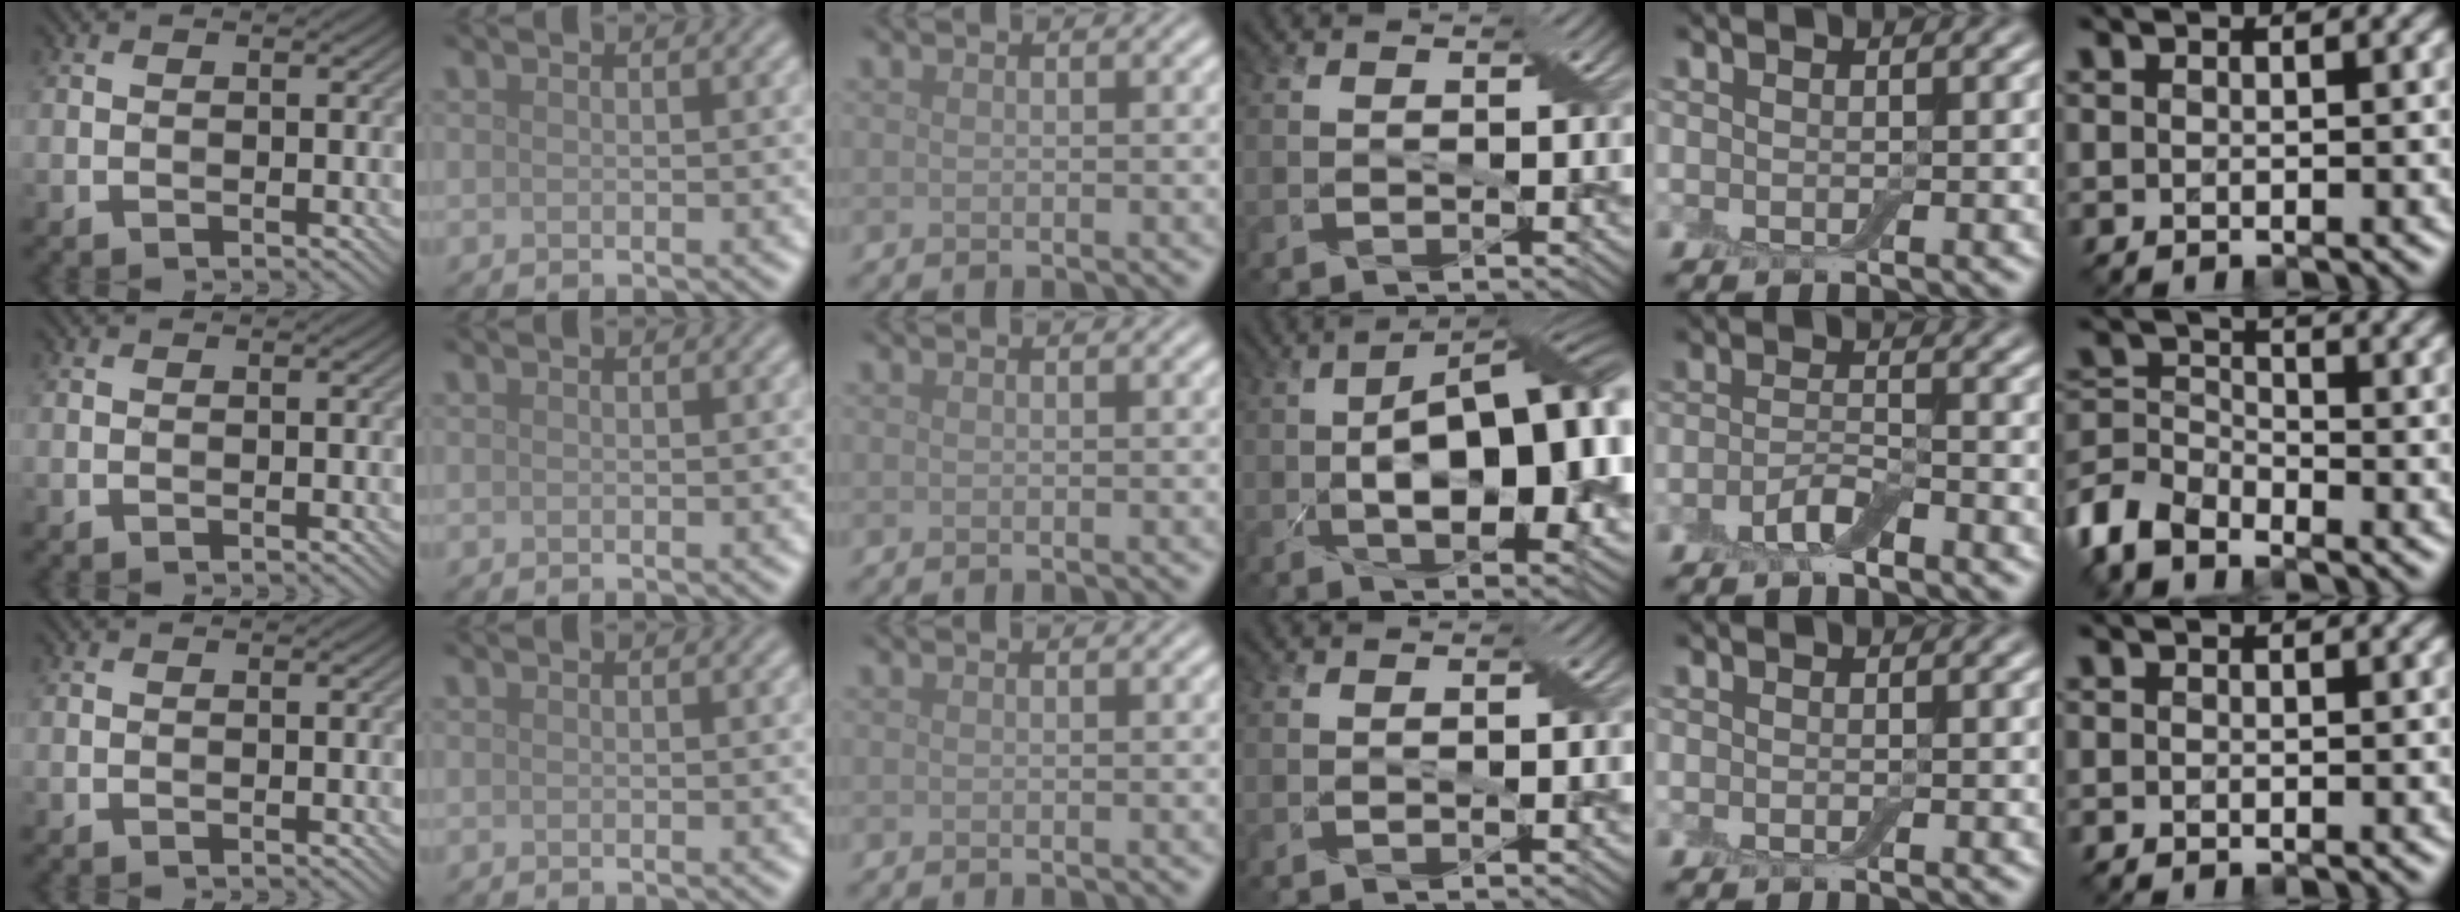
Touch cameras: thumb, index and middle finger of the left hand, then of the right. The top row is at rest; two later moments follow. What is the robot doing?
{"motion": "pour", "object": "bowl"}